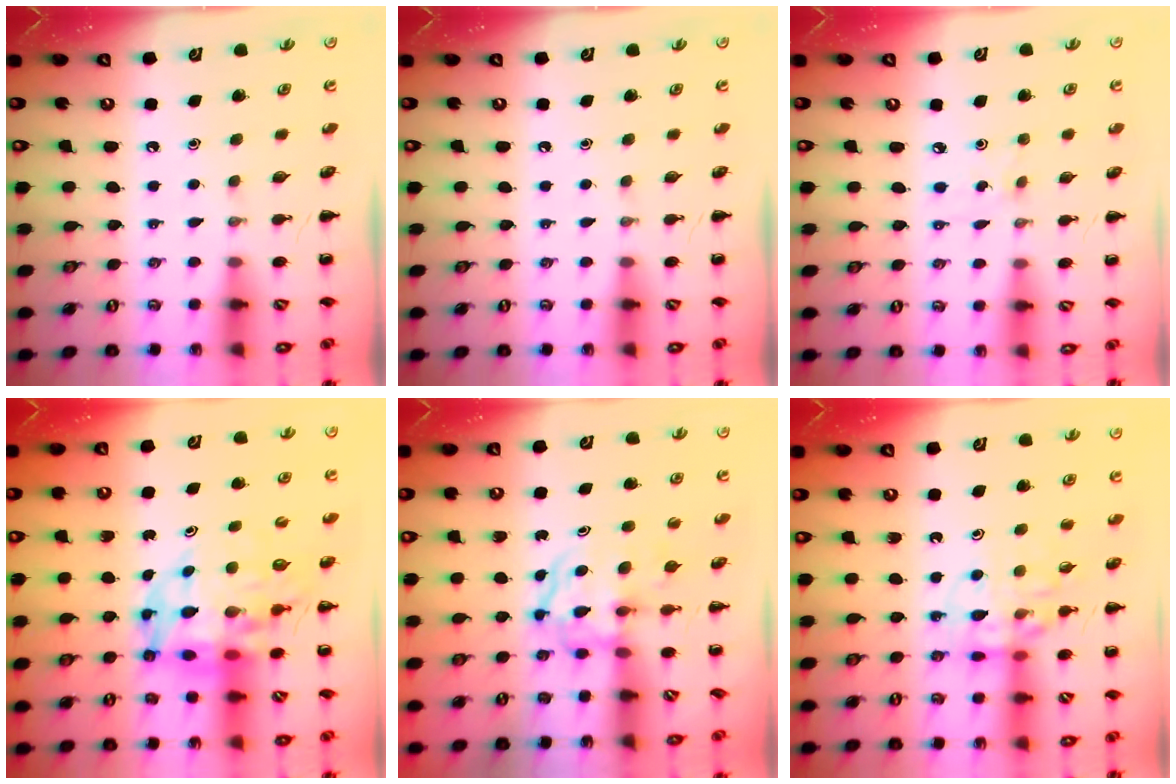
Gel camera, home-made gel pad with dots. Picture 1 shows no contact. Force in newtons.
{"total": 0.0}
{"total": 2.1, "press": 2.0, "slide": 0.4}
{"total": 13.4, "press": 12.8, "slide": 3.9}
{"total": 3.9, "press": 3.9, "slide": 0.5}
{"total": 11.8, "press": 11.6, "slide": 2.1}